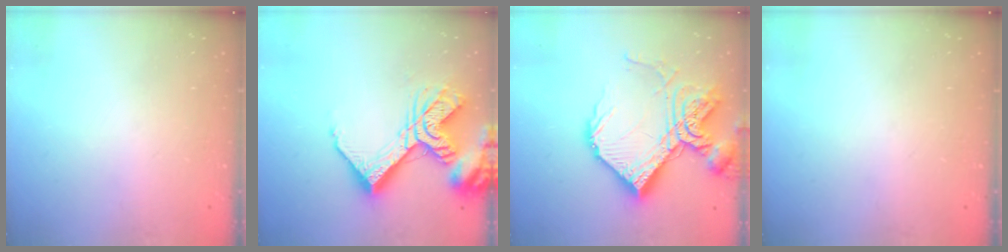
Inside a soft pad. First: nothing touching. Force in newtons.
{"total": 19.5, "press": 19.4, "slide": 2.2}
{"total": 22.7, "press": 22.5, "slide": 2.9}
{"total": 0.0}